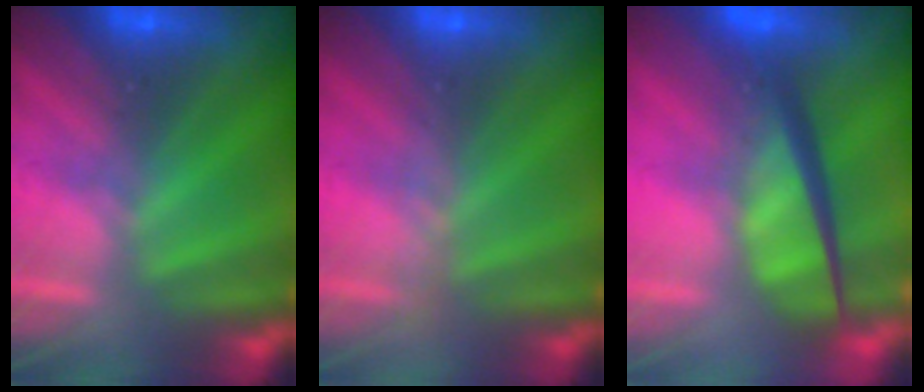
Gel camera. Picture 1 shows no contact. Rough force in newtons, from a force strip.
{"total": 3.6}
{"total": 7.1}